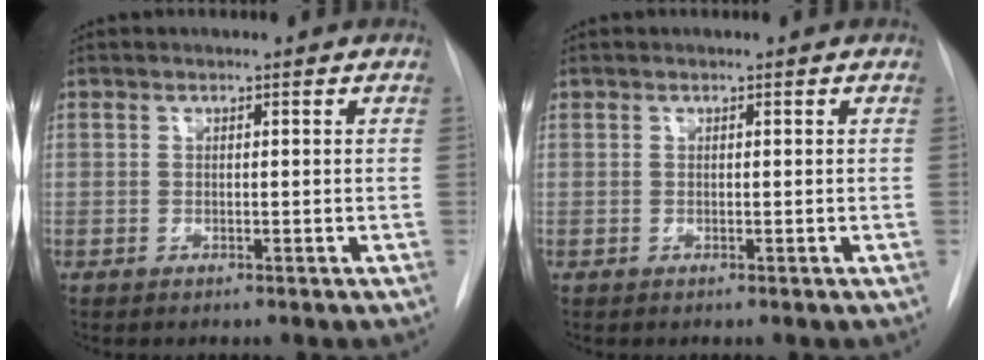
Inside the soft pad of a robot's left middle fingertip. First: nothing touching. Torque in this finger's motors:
{"motor_torque": [-0.18, -0.55, -0.04, -0.01]}